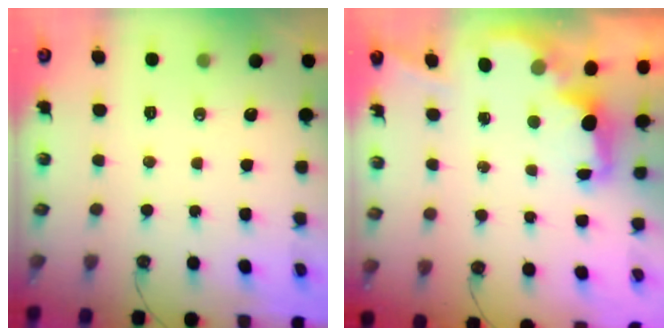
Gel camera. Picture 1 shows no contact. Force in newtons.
{"total": 2.9, "press": 2.8, "slide": 0.5}